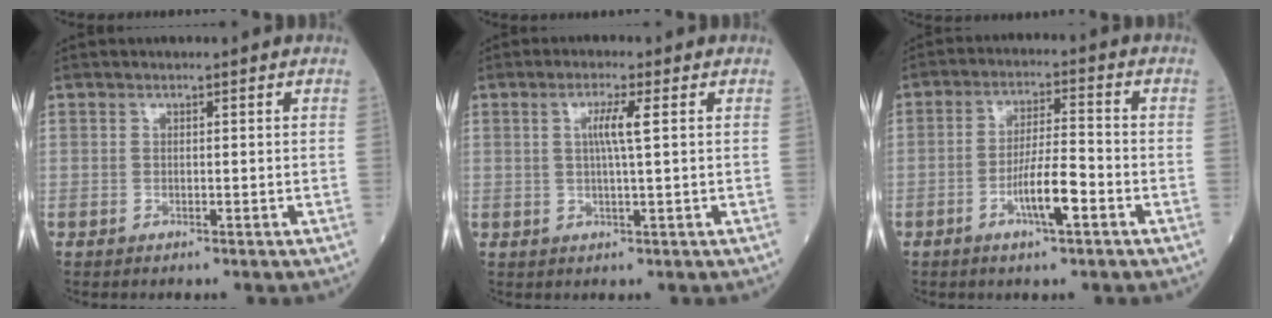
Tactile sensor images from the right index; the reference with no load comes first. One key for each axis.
{"total": 3.6, "fx": 0.8, "fy": -0.4, "fz": 3.5, "tx": -0.069, "ty": 0.001, "tz": 0.013}
{"total": 6.9, "fx": -2.9, "fy": 0.8, "fz": 6.2, "tx": -0.117, "ty": 0.001, "tz": -0.053}